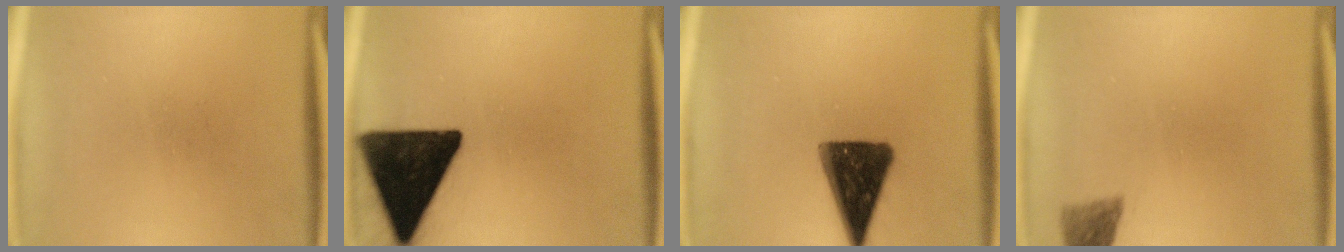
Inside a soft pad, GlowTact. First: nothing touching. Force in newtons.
{"total": 17.7}
{"total": 13.8}
{"total": 2.8}